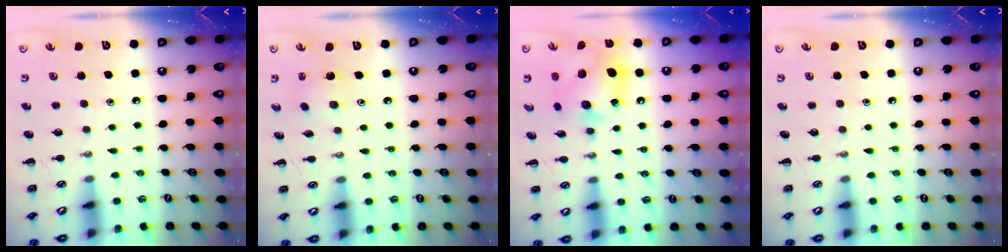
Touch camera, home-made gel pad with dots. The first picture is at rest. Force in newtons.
{"total": 2.7, "press": 2.6, "slide": 0.7}
{"total": 12.7, "press": 12.5, "slide": 1.8}
{"total": 0.0}